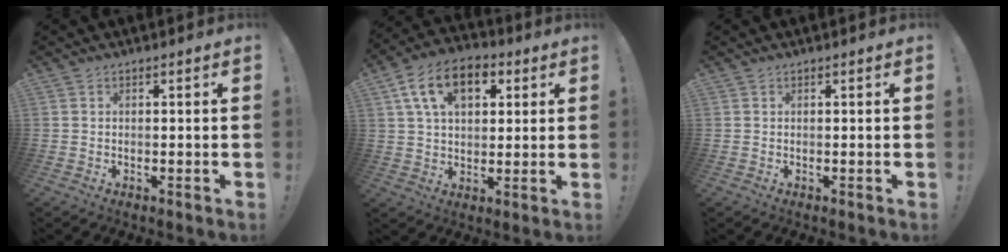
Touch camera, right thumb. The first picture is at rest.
{"total": 14.4, "force": [5.5, 9.3, 9.5], "torque": [-0.153, -0.002, 0.104]}
{"total": 0.0}